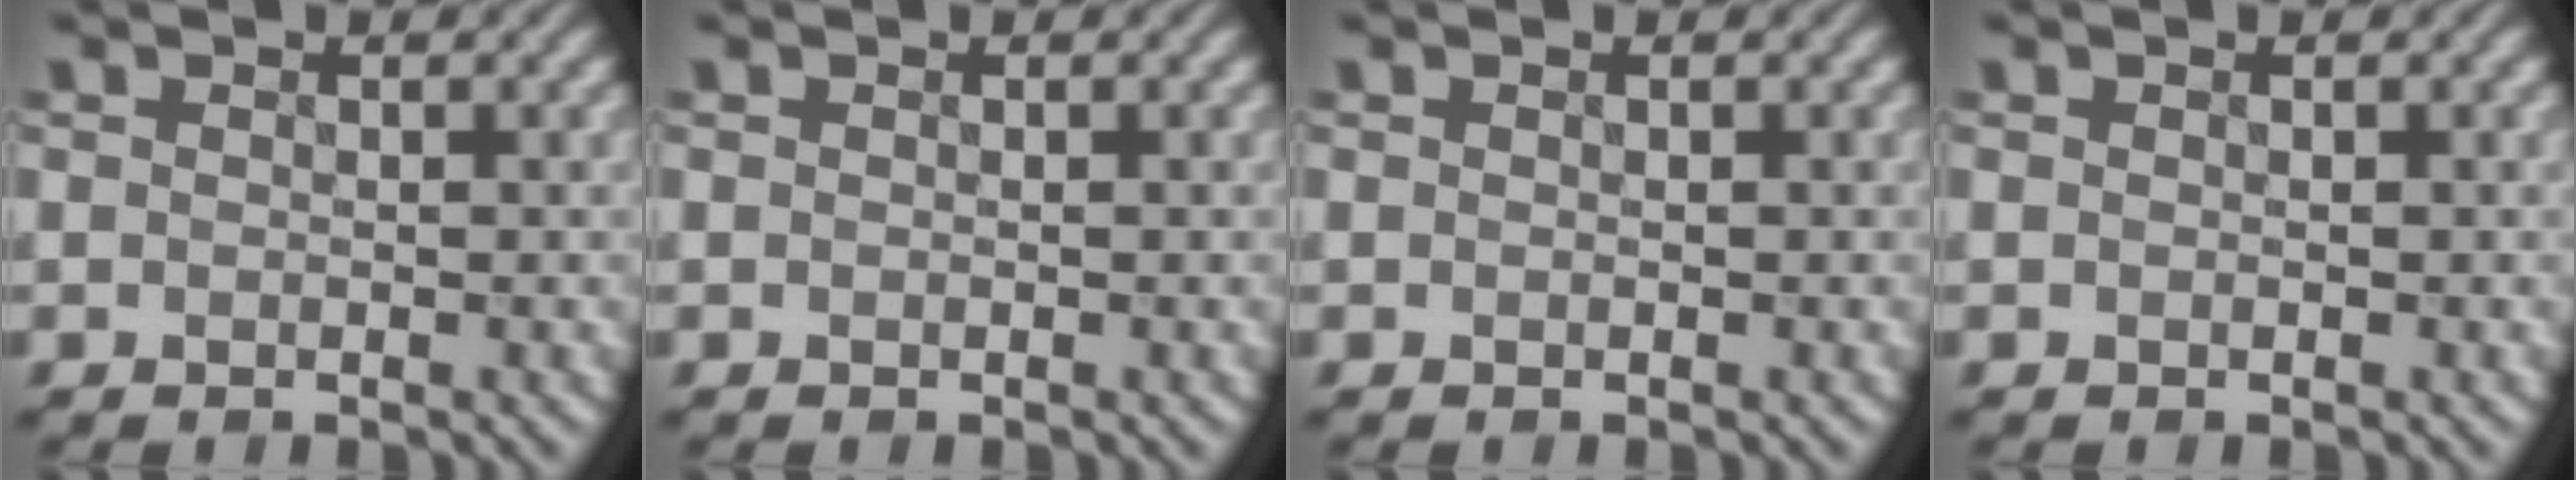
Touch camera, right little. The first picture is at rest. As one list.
[{"total": 0.0}, {"total": 0.0}, {"total": 0.0}]